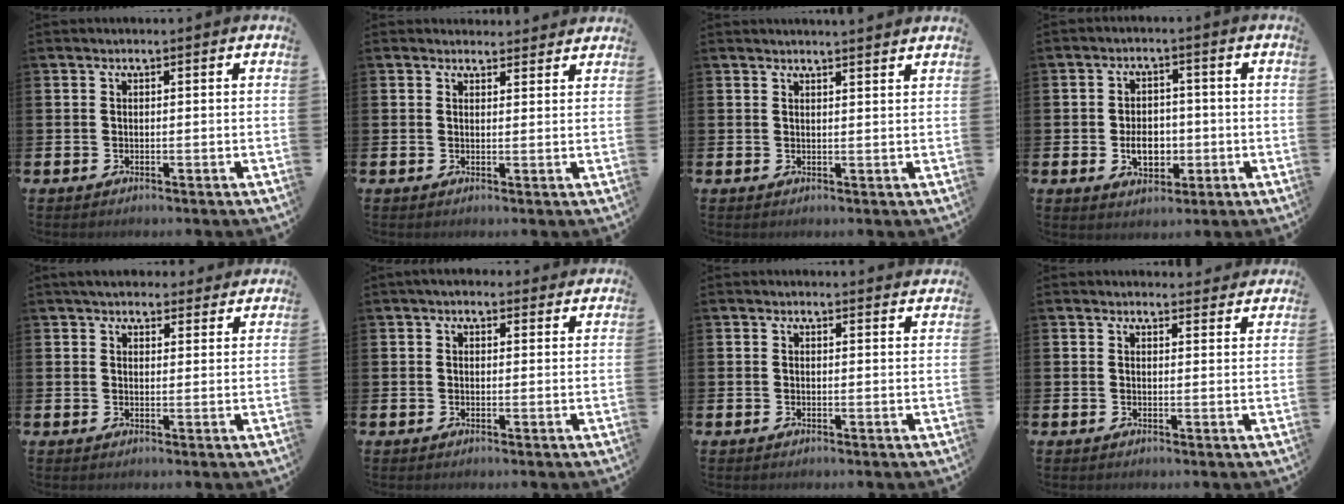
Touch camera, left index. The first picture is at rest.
{"total": 2.1, "force": [2.0, 0.6, -0.1], "torque": [0.006, -0.010, 0.036]}
{"total": 1.9, "force": [1.9, -0.2, -0.1], "torque": [0.008, -0.013, 0.034]}
{"total": 4.8, "force": [-0.9, 3.5, 3.1], "torque": [-0.047, 0.001, -0.022]}
{"total": 4.0, "force": [3.7, 1.4, 0.5], "torque": [-0.011, -0.013, 0.067]}
{"total": 2.2, "force": [1.9, 1.0, 0.5], "torque": [-0.006, -0.002, 0.034]}
{"total": 0.9, "force": [0.9, 0.1, 0.0], "torque": [0.006, -0.004, 0.015]}
{"total": 2.2, "force": [2.2, 0.4, -0.1], "torque": [0.007, -0.014, 0.038]}